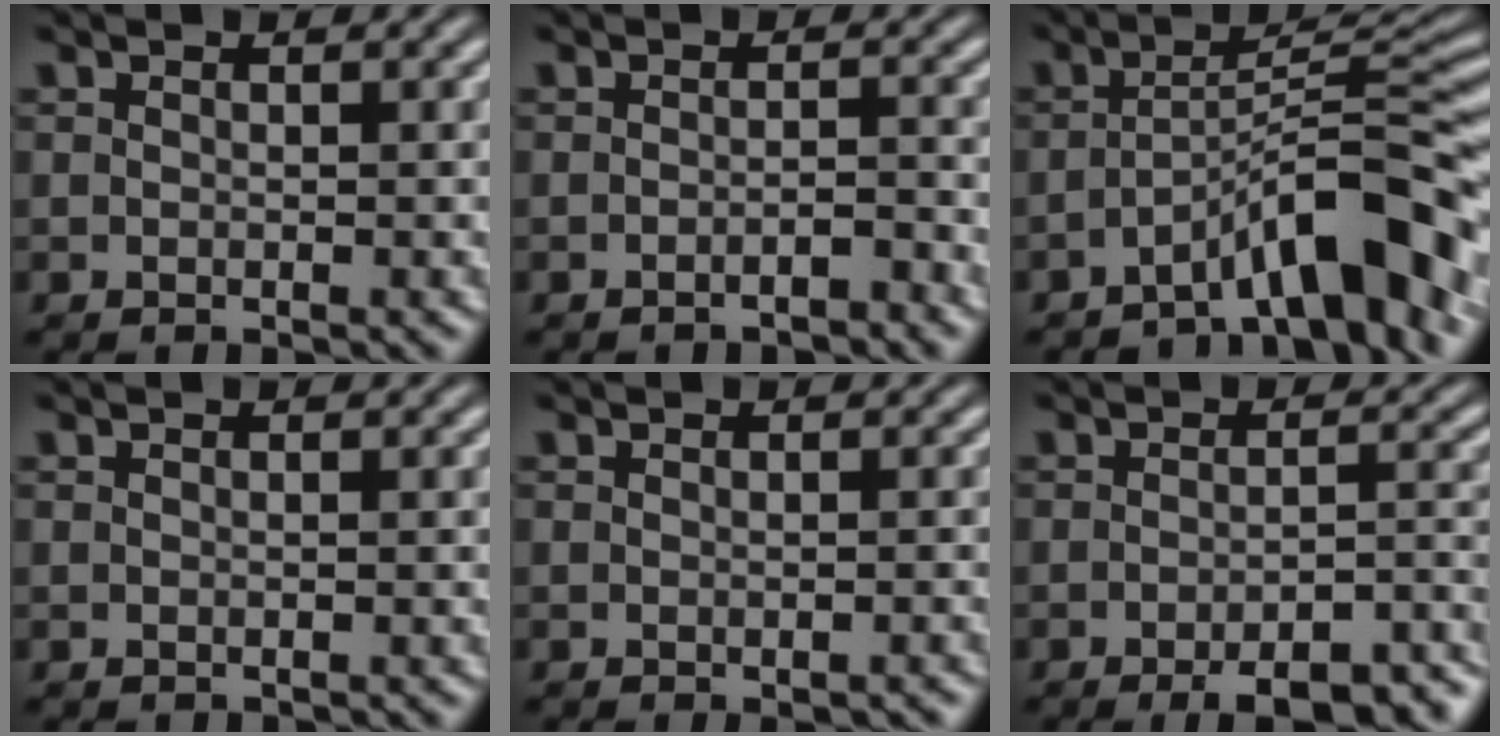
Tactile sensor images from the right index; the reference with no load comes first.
{"total": 1.7, "force": [-1.6, -0.2, 0.4], "torque": [0.003, 0.002, -0.030]}
{"total": 7.0, "force": [-3.3, 0.8, 6.1], "torque": [-0.086, -0.010, -0.041]}
{"total": 0.0}
{"total": 1.1, "force": [-1.0, 0.2, 0.4], "torque": [-0.006, -0.005, -0.012]}
{"total": 6.9, "force": [-6.0, 1.4, 3.2], "torque": [-0.026, -0.009, -0.088]}